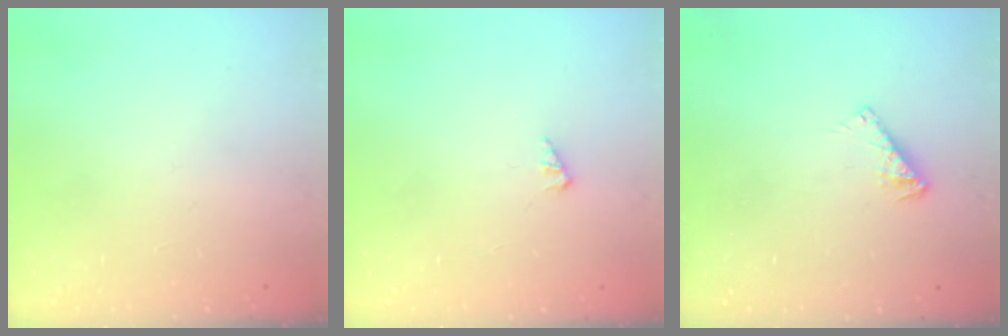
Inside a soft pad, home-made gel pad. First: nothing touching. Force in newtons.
{"total": 1.3, "press": 1.3, "slide": 0.1}
{"total": 4.2, "press": 4.2, "slide": 0.3}